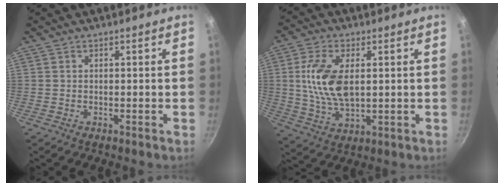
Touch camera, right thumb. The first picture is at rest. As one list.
[{"total": 12.1, "force": [1.8, 6.4, 10.1], "torque": [-0.193, -0.005, 0.037]}]